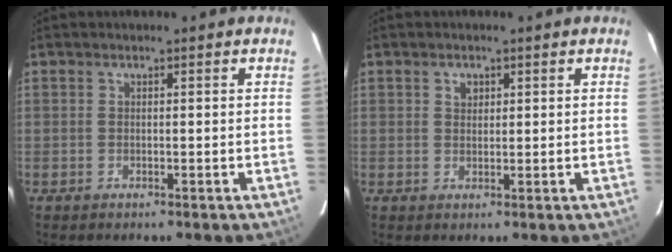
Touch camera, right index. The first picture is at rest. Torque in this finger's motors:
{"motor_torque": [0.12, 0.00, 0.05, 0.01]}